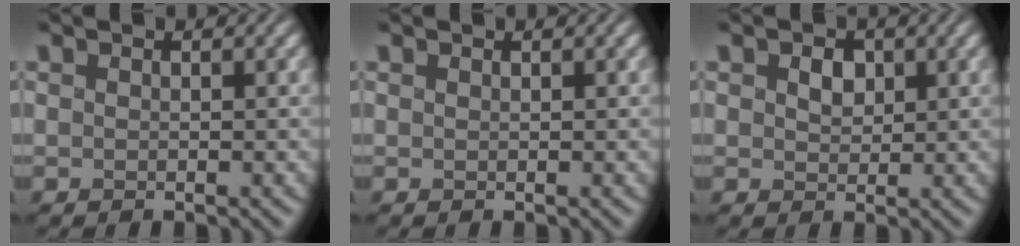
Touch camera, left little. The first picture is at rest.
{"total": 0.0}
{"total": 1.7, "force": [0.2, 1.4, 1.0], "torque": [-0.019, 0.000, 0.002]}